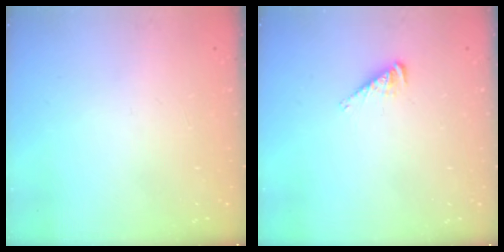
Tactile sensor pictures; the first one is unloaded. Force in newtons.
{"total": 5.3, "press": 5.2, "slide": 0.6}